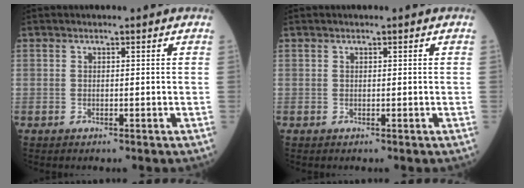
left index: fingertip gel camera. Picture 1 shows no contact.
{"total": 0.0}